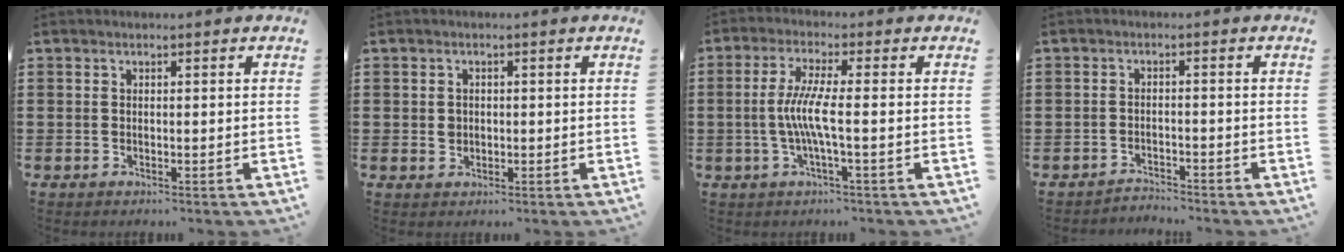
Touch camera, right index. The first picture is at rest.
{"total": 1.3, "force": [0.1, 1.1, 0.7], "torque": [-0.017, 0.004, 0.002]}
{"total": 5.8, "force": [-1.0, 0.2, 5.7], "torque": [-0.125, -0.012, -0.028]}
{"total": 2.3, "force": [-2.3, 0.0, -0.3], "torque": [-0.003, 0.001, -0.051]}